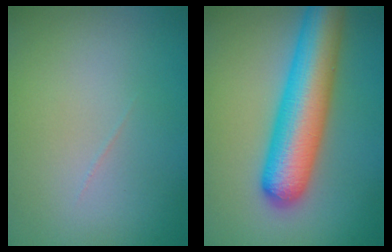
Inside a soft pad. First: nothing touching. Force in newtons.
{"total": 8.7, "press": 8.7, "slide": 0.3}